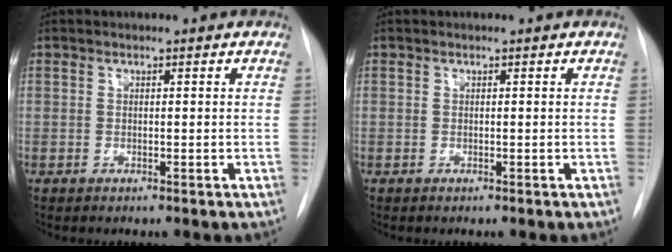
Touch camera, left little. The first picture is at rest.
{"total": 0.0}